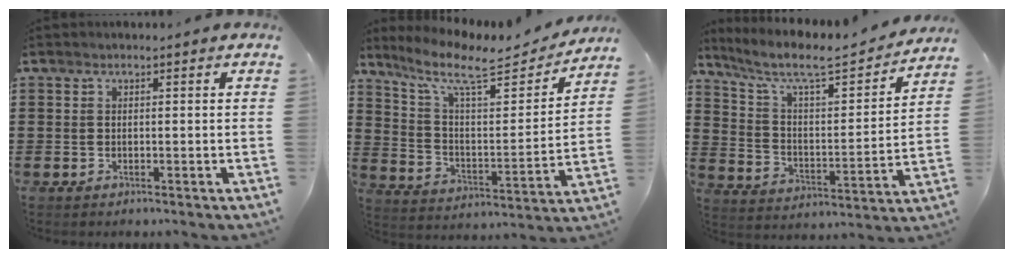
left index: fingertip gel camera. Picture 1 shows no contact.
{"total": 10.4, "force": [8.2, 2.5, 6.0], "torque": [-0.141, -0.045, 0.137]}
{"total": 7.8, "force": [6.5, 1.2, 4.1], "torque": [-0.103, -0.049, 0.103]}